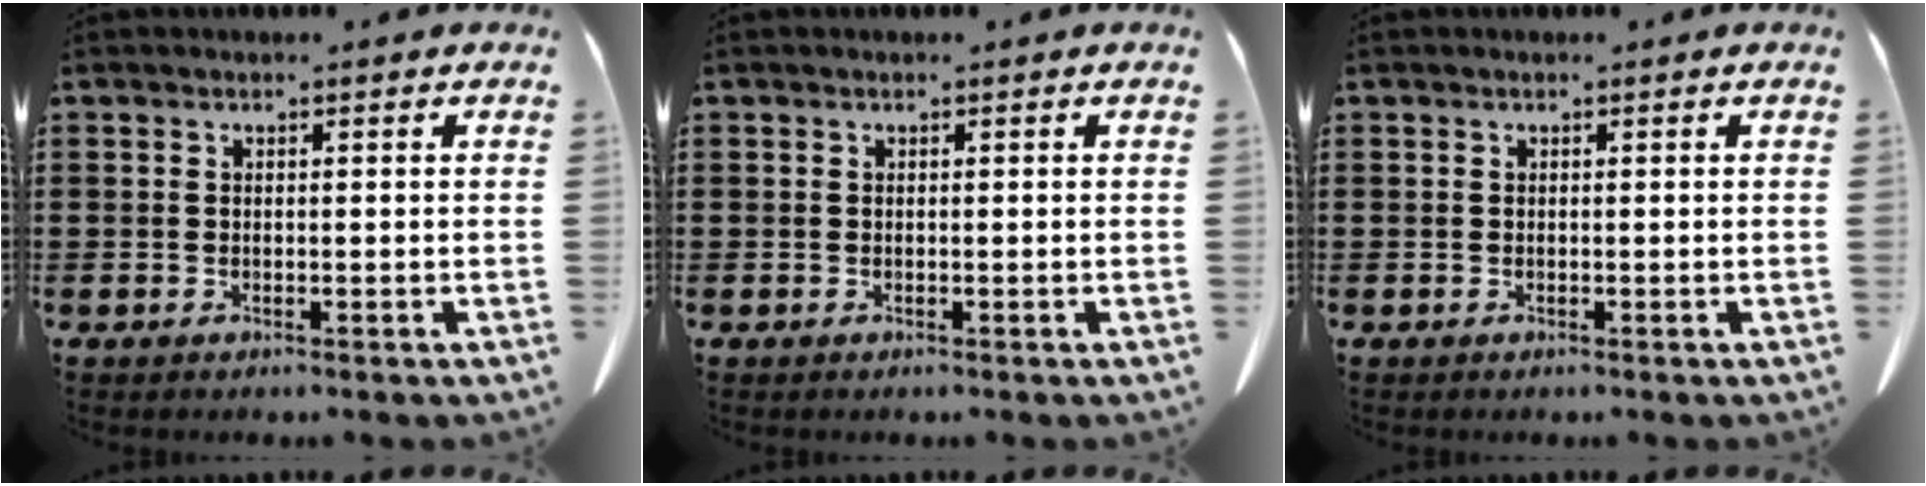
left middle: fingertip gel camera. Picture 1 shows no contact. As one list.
[{"total": 0.0}, {"total": 0.0}]